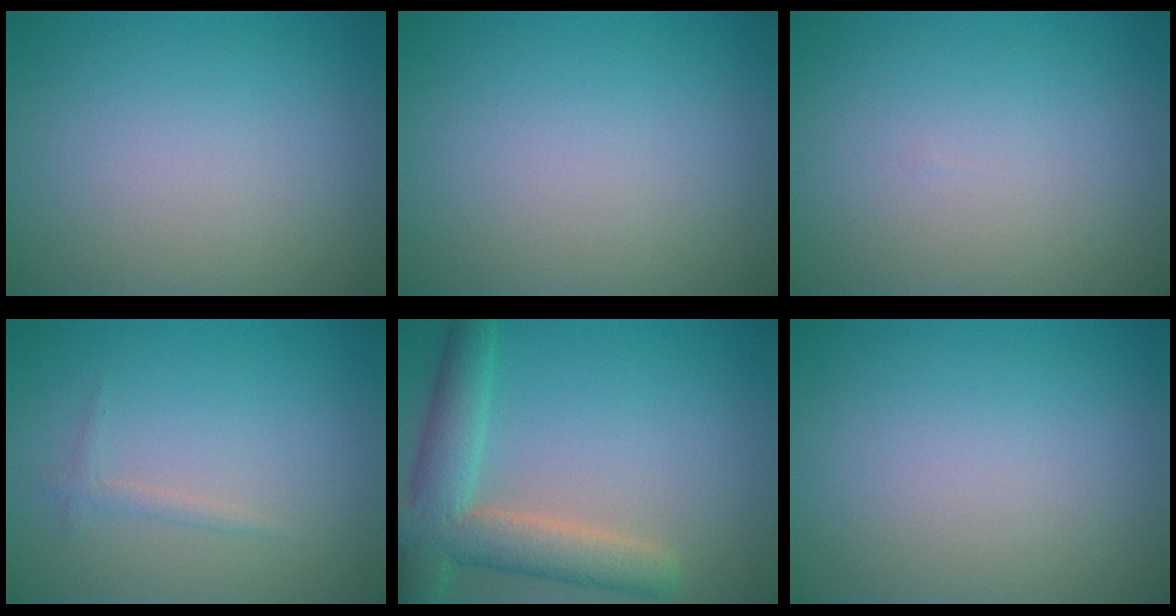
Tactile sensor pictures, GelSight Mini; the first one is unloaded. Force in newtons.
{"total": 0.0}
{"total": 0.0}
{"total": 0.8, "press": 0.8, "slide": 0.1}
{"total": 6.5, "press": 6.4, "slide": 0.8}
{"total": 0.0}